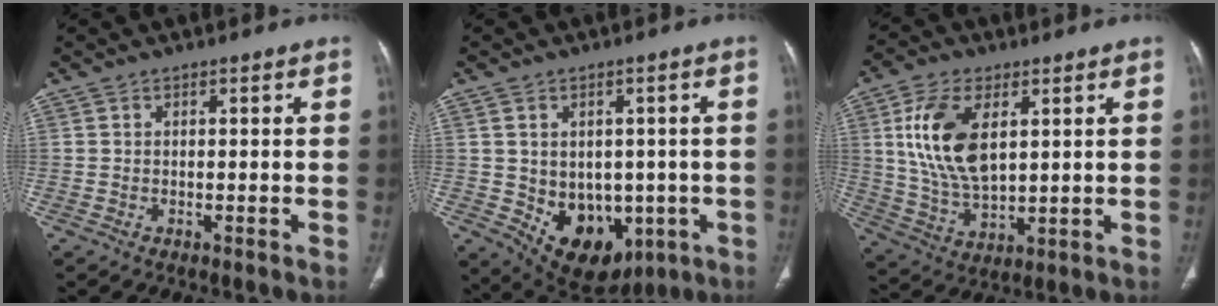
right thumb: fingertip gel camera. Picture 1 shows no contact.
{"total": 13.7, "force": [-2.9, 10.1, 8.9], "torque": [-0.097, 0.002, -0.009]}
{"total": 14.3, "force": [4.0, 7.8, 11.3], "torque": [-0.214, -0.016, 0.082]}